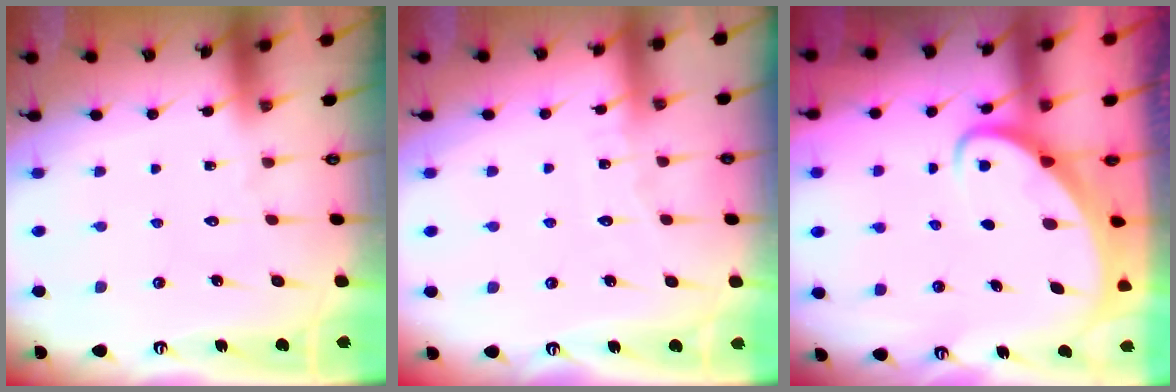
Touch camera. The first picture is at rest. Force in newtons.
{"total": 4.1, "press": 4.1, "slide": 0.5}
{"total": 2.8, "press": 2.8, "slide": 0.4}